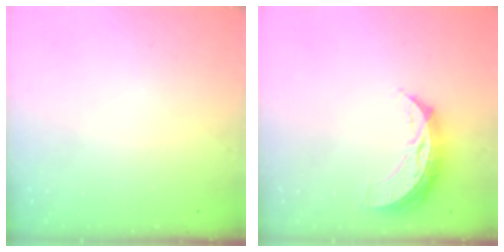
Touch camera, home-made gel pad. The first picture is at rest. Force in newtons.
{"total": 8.6, "press": 8.5, "slide": 0.5}